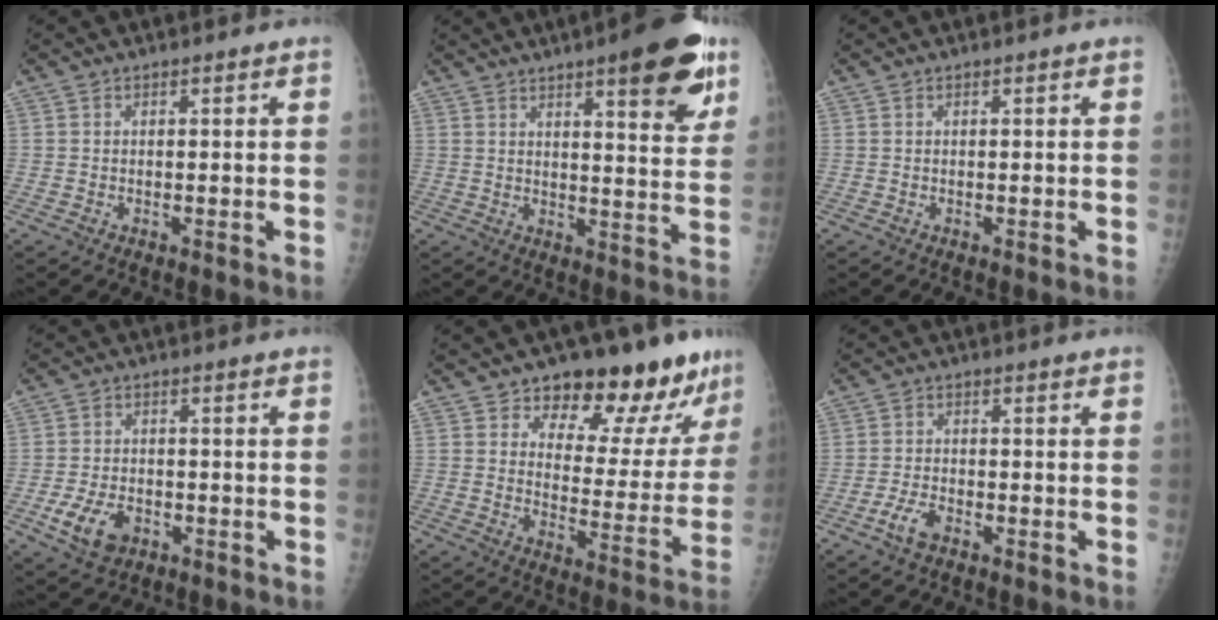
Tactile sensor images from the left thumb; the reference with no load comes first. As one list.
[{"total": 14.6, "force": [8.3, 3.6, 11.4], "torque": [-0.120, -0.037, 0.109]}, {"total": 0.0}, {"total": 7.0, "force": [-3.0, 4.6, 4.4], "torque": [-0.078, 0.008, -0.049]}, {"total": 17.5, "force": [12.6, 7.4, 9.6], "torque": [-0.069, -0.084, 0.171]}, {"total": 3.8, "force": [-2.4, 2.0, 2.2], "torque": [-0.045, 0.014, -0.043]}]